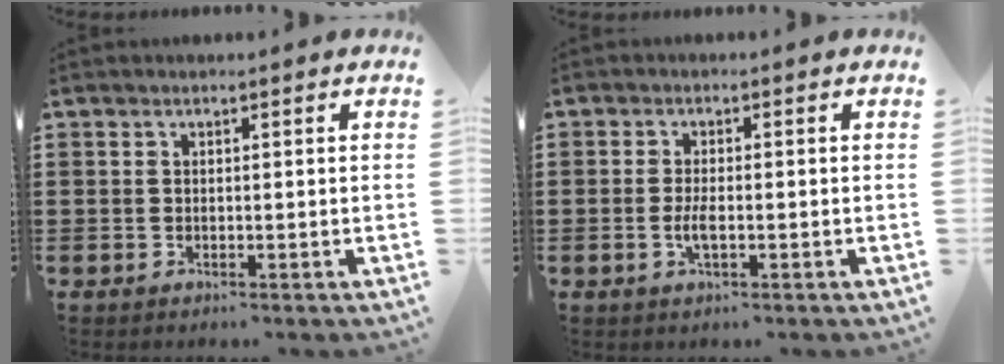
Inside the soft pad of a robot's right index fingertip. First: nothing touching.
{"total": 2.6, "force": [-0.7, 0.6, 2.4], "torque": [-0.049, -0.004, -0.014]}